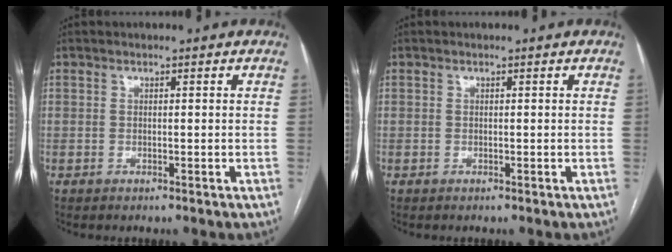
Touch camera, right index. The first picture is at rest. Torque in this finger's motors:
{"motor_torque": [0.00, 0.00, 0.00, 0.00]}